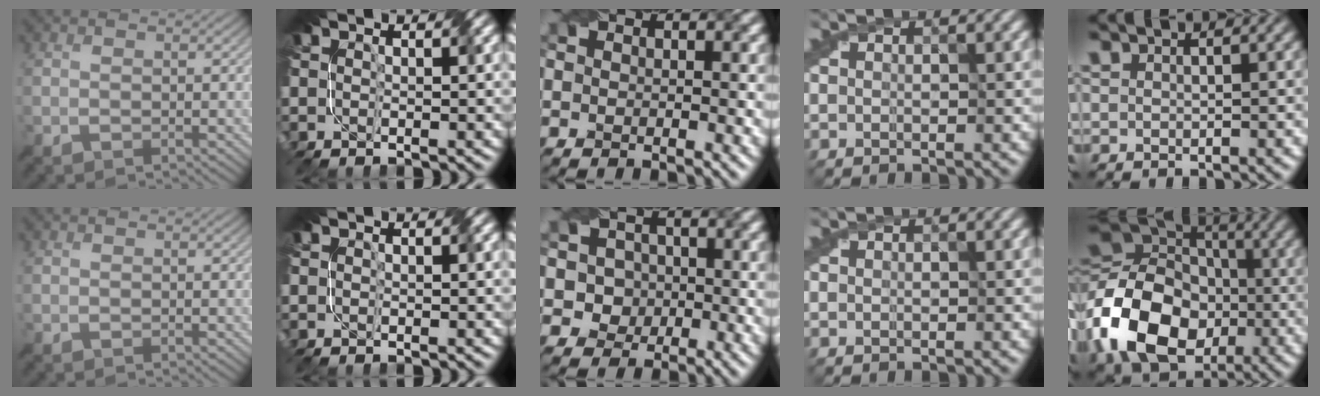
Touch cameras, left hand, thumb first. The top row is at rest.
{"middle": {"total": 2.9, "force": [0.2, 2.8, 0.9], "torque": [-0.004, 0.006, 0.008]}, "little": {"total": 14.1, "force": [-4.3, 10.6, 8.3], "torque": [-0.191, -0.006, -0.090]}}